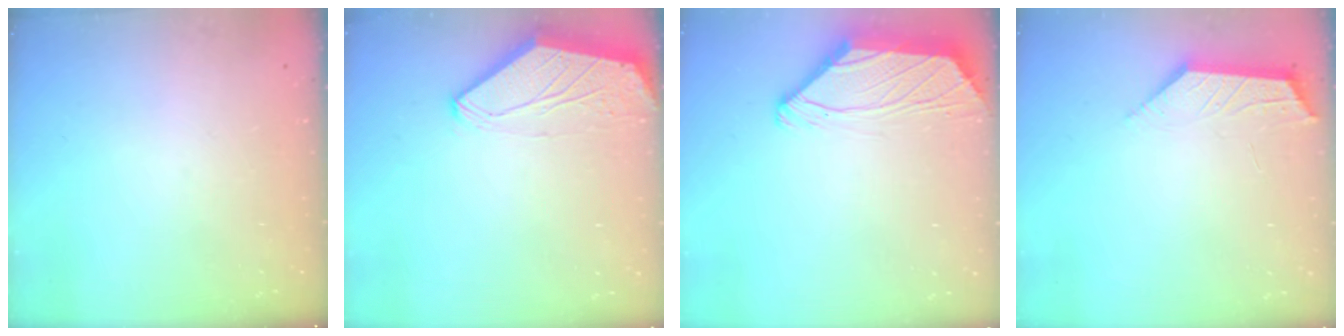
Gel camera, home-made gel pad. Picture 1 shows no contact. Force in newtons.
{"total": 0.0}
{"total": 1.6, "press": 1.5, "slide": 0.6}
{"total": 2.2, "press": 2.2, "slide": 0.5}